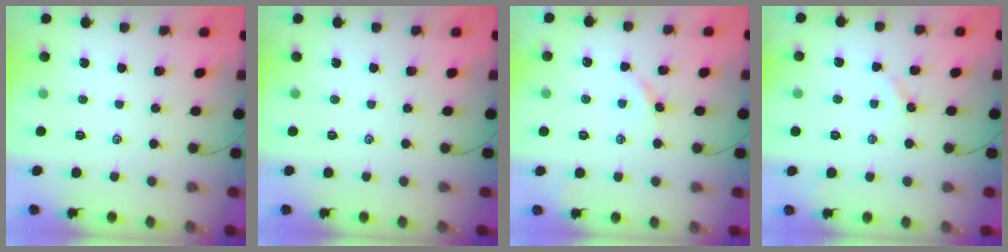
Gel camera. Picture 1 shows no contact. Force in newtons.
{"total": 0.0}
{"total": 3.4, "press": 3.3, "slide": 0.5}
{"total": 2.2, "press": 2.2, "slide": 0.4}